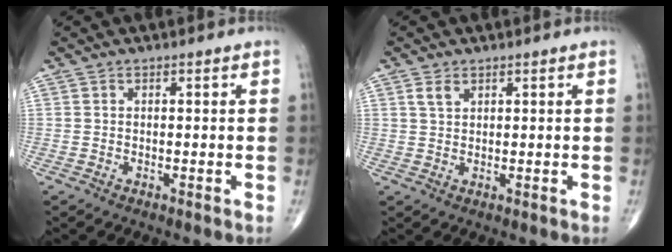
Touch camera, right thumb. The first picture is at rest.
{"total": 2.3, "force": [1.3, 1.3, 1.3], "torque": [-0.023, -0.002, 0.029]}